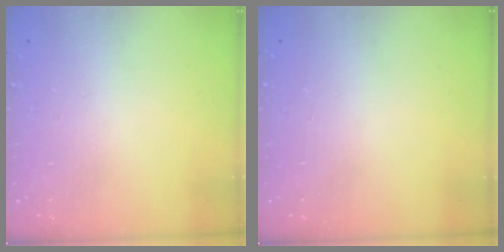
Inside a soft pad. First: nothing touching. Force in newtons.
{"total": 0.0}